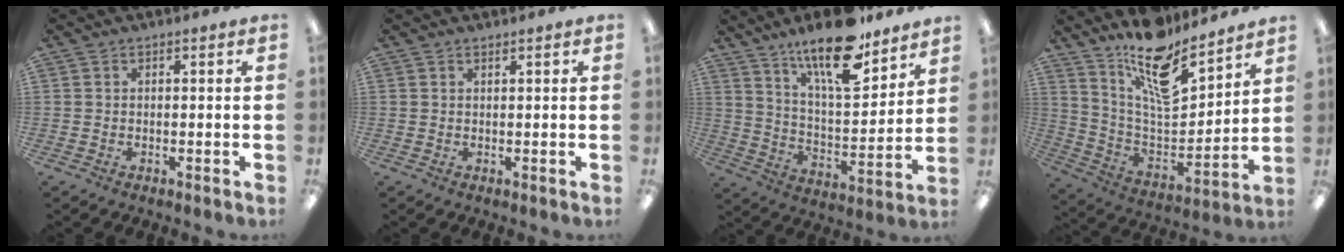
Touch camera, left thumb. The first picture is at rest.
{"total": 0.6, "force": [0.6, 0.0, 0.1], "torque": [-0.002, 0.000, 0.012]}
{"total": 18.4, "force": [13.6, 5.7, 11.0], "torque": [-0.184, -0.084, 0.228]}
{"total": 16.9, "force": [13.3, 5.7, 8.8], "torque": [-0.156, -0.099, 0.230]}